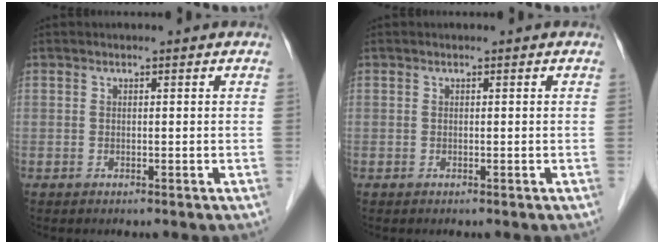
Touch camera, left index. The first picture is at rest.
{"total": 0.0}